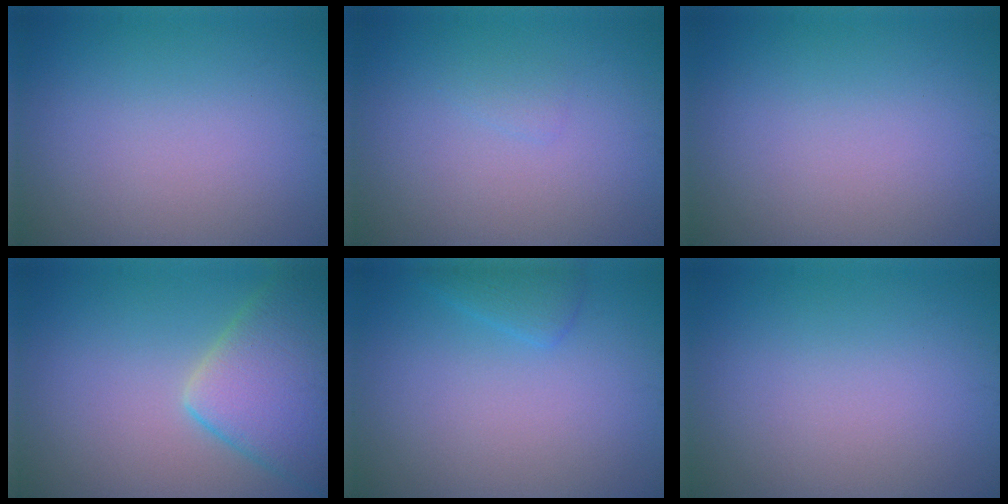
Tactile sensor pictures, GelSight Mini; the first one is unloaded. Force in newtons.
{"total": 0.6, "press": 0.6, "slide": 0.0}
{"total": 0.0}
{"total": 7.4, "press": 7.3, "slide": 0.6}
{"total": 1.6, "press": 1.6, "slide": 0.1}
{"total": 0.0}